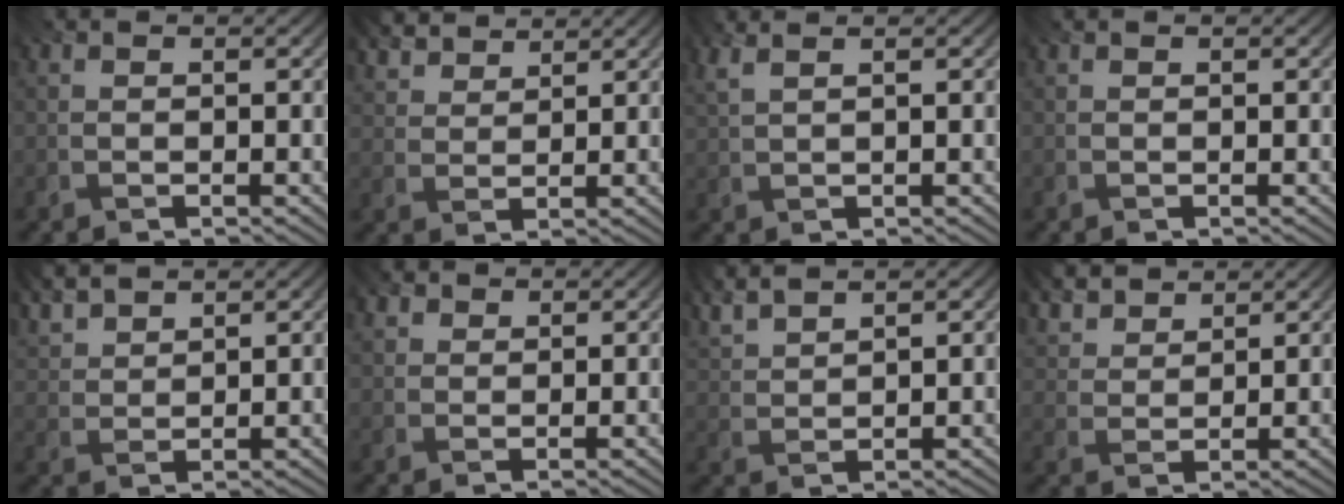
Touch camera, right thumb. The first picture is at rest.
{"total": 4.3, "force": [3.9, 1.3, 1.5], "torque": [-0.040, -0.001, 0.081]}
{"total": 2.7, "force": [1.6, 0.6, 2.0], "torque": [-0.029, 0.016, 0.007]}
{"total": 0.0}
{"total": 5.0, "force": [4.3, 1.3, 2.0], "torque": [-0.051, -0.002, 0.092]}
{"total": 1.9, "force": [1.3, 1.3, 0.6], "torque": [-0.019, 0.001, 0.029]}
{"total": 4.9, "force": [4.2, 0.8, 2.4], "torque": [-0.051, 0.009, 0.071]}
{"total": 5.1, "force": [4.5, 1.5, 1.9], "torque": [-0.056, 0.005, 0.089]}